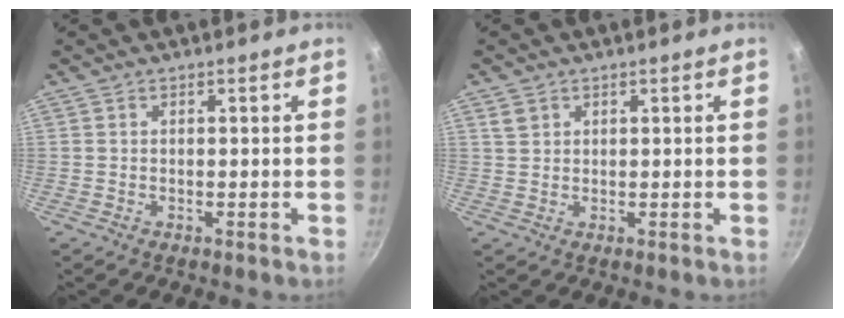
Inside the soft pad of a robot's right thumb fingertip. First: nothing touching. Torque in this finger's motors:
{"motor_torque": [-0.02, -0.09, 0.23, 0.13, -0.01]}